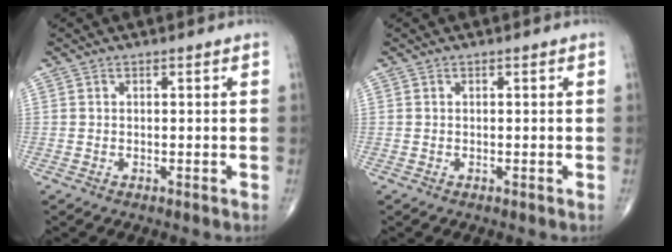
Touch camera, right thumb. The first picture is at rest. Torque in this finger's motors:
{"motor_torque": [0.01, 0.01, 0.00, 0.00, 0.00]}